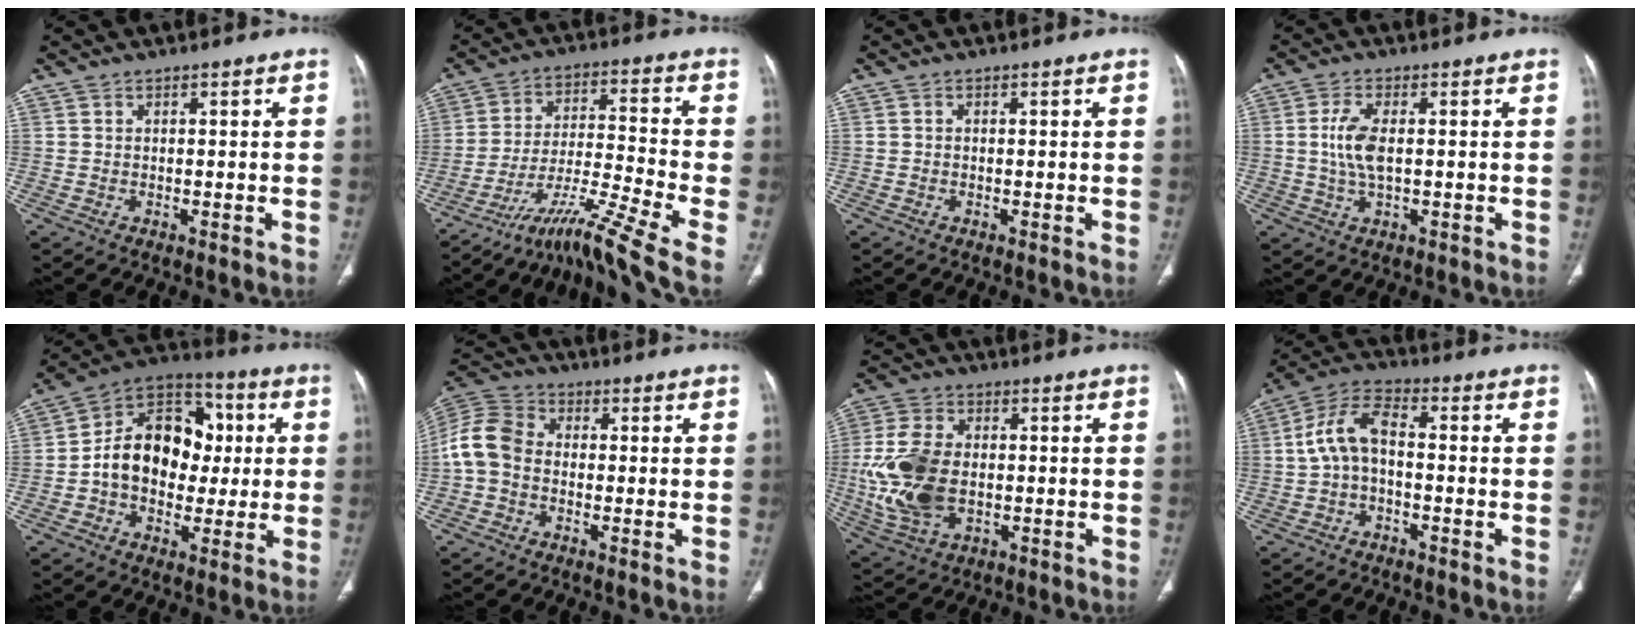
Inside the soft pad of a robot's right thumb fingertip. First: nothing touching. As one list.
[{"total": 12.5, "force": [-8.6, -0.2, 9.1], "torque": [-0.187, 0.067, -0.143]}, {"total": 1.1, "force": [0.5, 0.4, -0.9], "torque": [0.013, 0.001, 0.005]}, {"total": 5.8, "force": [0.1, 2.7, 5.2], "torque": [-0.115, 0.001, 0.000]}, {"total": 16.8, "force": [0.7, 13.3, 10.2], "torque": [-0.119, 0.034, 0.003]}, {"total": 8.0, "force": [-0.7, 6.6, 4.5], "torque": [-0.091, 0.024, -0.032]}, {"total": 14.3, "force": [-1.2, 9.0, 11.0], "torque": [-0.234, 0.002, -0.014]}, {"total": 7.3, "force": [-0.3, 4.4, 5.8], "torque": [-0.121, 0.034, -0.019]}]